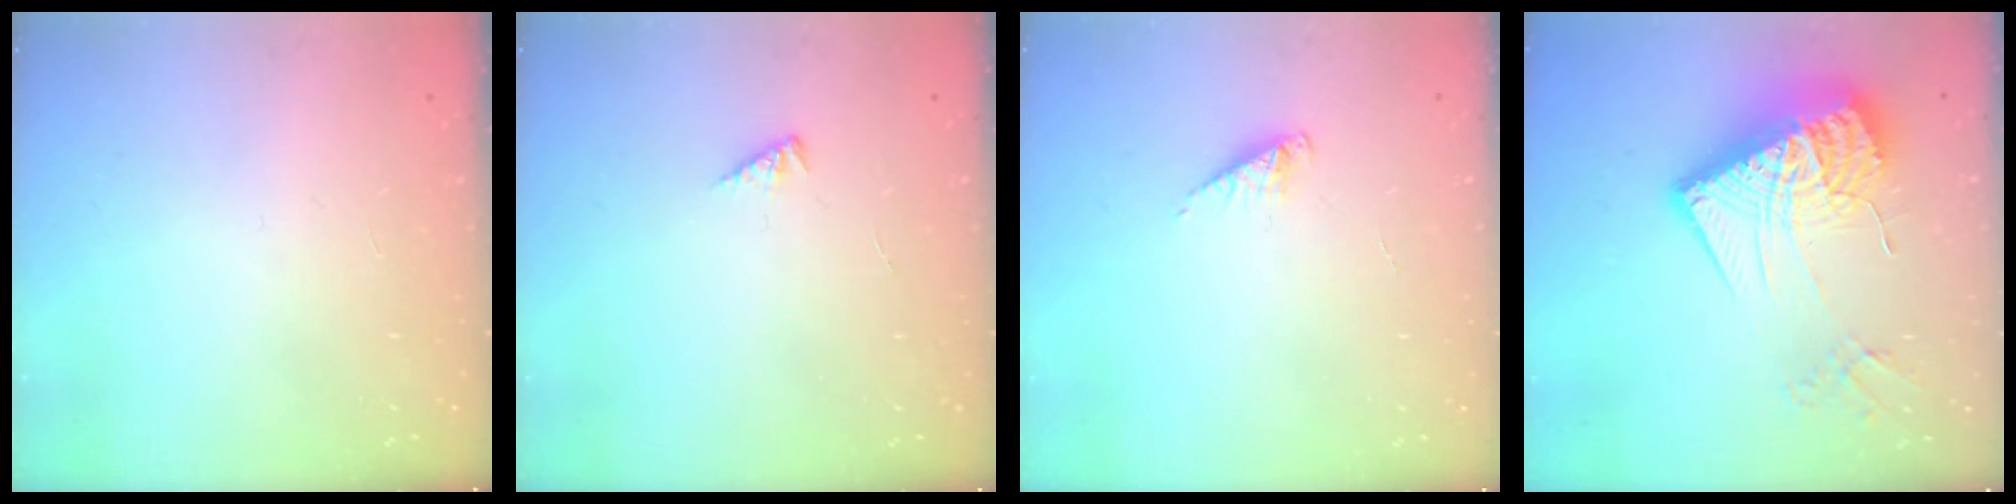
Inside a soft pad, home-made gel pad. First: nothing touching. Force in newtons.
{"total": 1.4, "press": 1.3, "slide": 0.3}
{"total": 4.4, "press": 4.3, "slide": 0.6}
{"total": 23.4, "press": 23.3, "slide": 1.8}